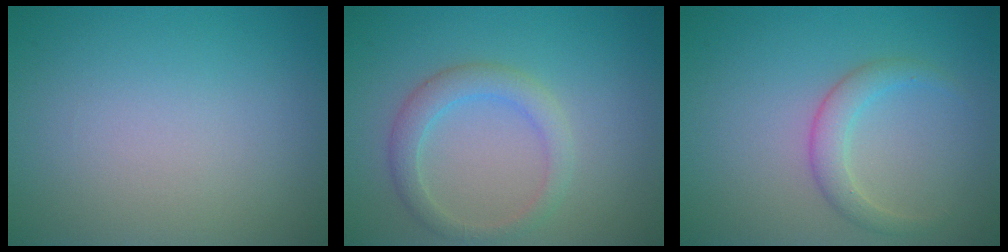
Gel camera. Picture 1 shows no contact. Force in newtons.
{"total": 2.7, "press": 2.7, "slide": 0.0}
{"total": 2.3, "press": 2.3, "slide": 0.1}